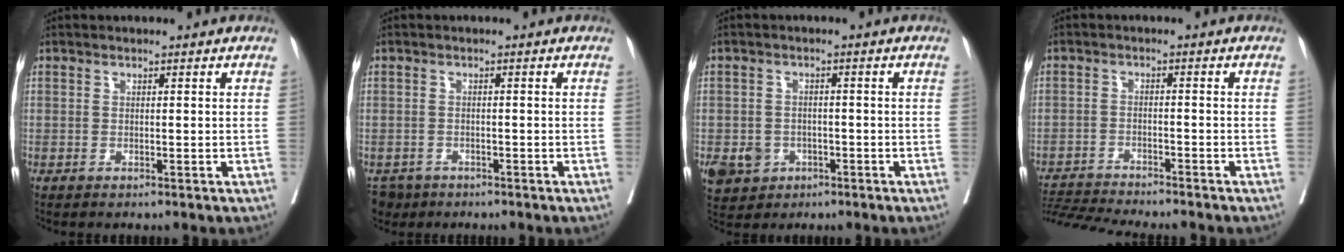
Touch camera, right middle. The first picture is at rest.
{"total": 3.7, "force": [-2.8, 2.4, 0.2], "torque": [0.002, 0.001, -0.047]}
{"total": 6.8, "force": [-2.9, 5.8, 1.9], "torque": [-0.038, 0.004, -0.038]}
{"total": 9.9, "force": [-9.5, -0.5, 2.8], "torque": [-0.042, -0.001, -0.152]}